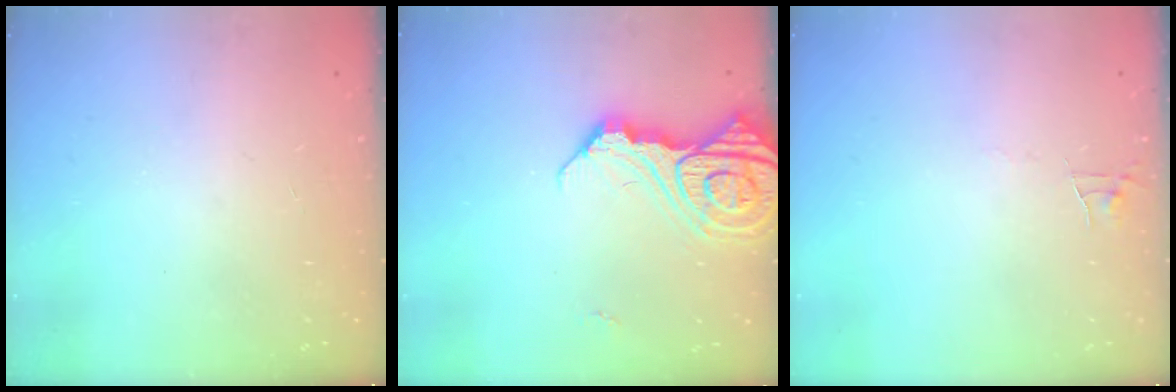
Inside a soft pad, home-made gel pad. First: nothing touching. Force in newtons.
{"total": 15.5, "press": 15.4, "slide": 1.7}
{"total": 3.5, "press": 3.5, "slide": 0.3}